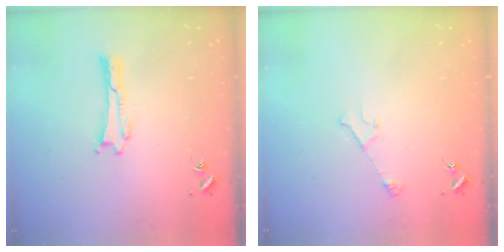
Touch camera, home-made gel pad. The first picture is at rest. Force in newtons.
{"total": 2.9, "press": 2.9, "slide": 0.3}